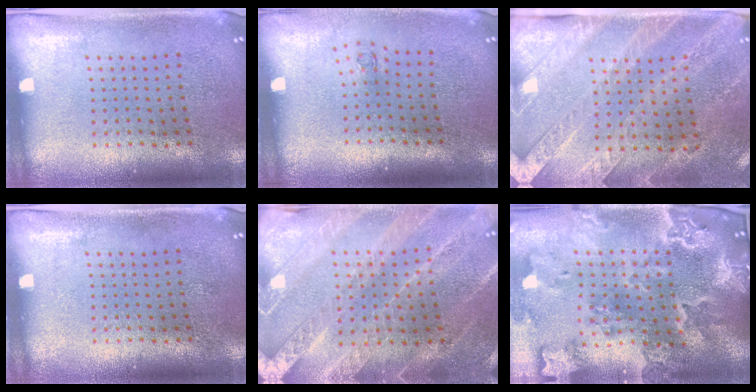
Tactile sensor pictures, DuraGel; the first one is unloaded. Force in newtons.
{"total": 0.7, "press": 0.3, "slide": 0.6}
{"total": 2.7, "press": 2.4, "slide": 1.2}
{"total": 0.0}
{"total": 1.8, "press": 1.8, "slide": 0.1}
{"total": 4.5, "press": 3.7, "slide": 2.7}